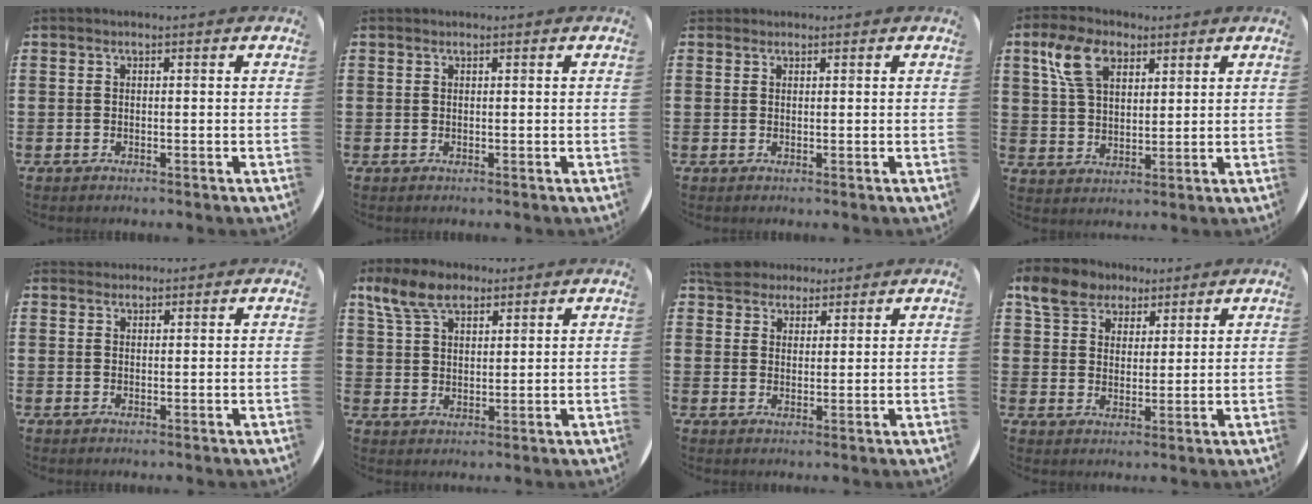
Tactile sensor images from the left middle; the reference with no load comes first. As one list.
[{"total": 0.0}, {"total": 0.7, "force": [0.6, 0.3, 0.0], "torque": [0.000, 0.002, 0.012]}, {"total": 7.6, "force": [4.2, 4.3, 4.5], "torque": [-0.106, 0.015, 0.080]}, {"total": 1.2, "force": [1.2, 0.4, -0.1], "torque": [0.008, -0.003, 0.022]}, {"total": 7.0, "force": [5.0, 3.6, 3.4], "torque": [-0.075, -0.001, 0.092]}, {"total": 4.7, "force": [4.3, 2.0, 0.5], "torque": [-0.018, -0.003, 0.082]}, {"total": 6.7, "force": [5.2, 3.9, 1.3], "torque": [-0.053, 0.002, 0.098]}]